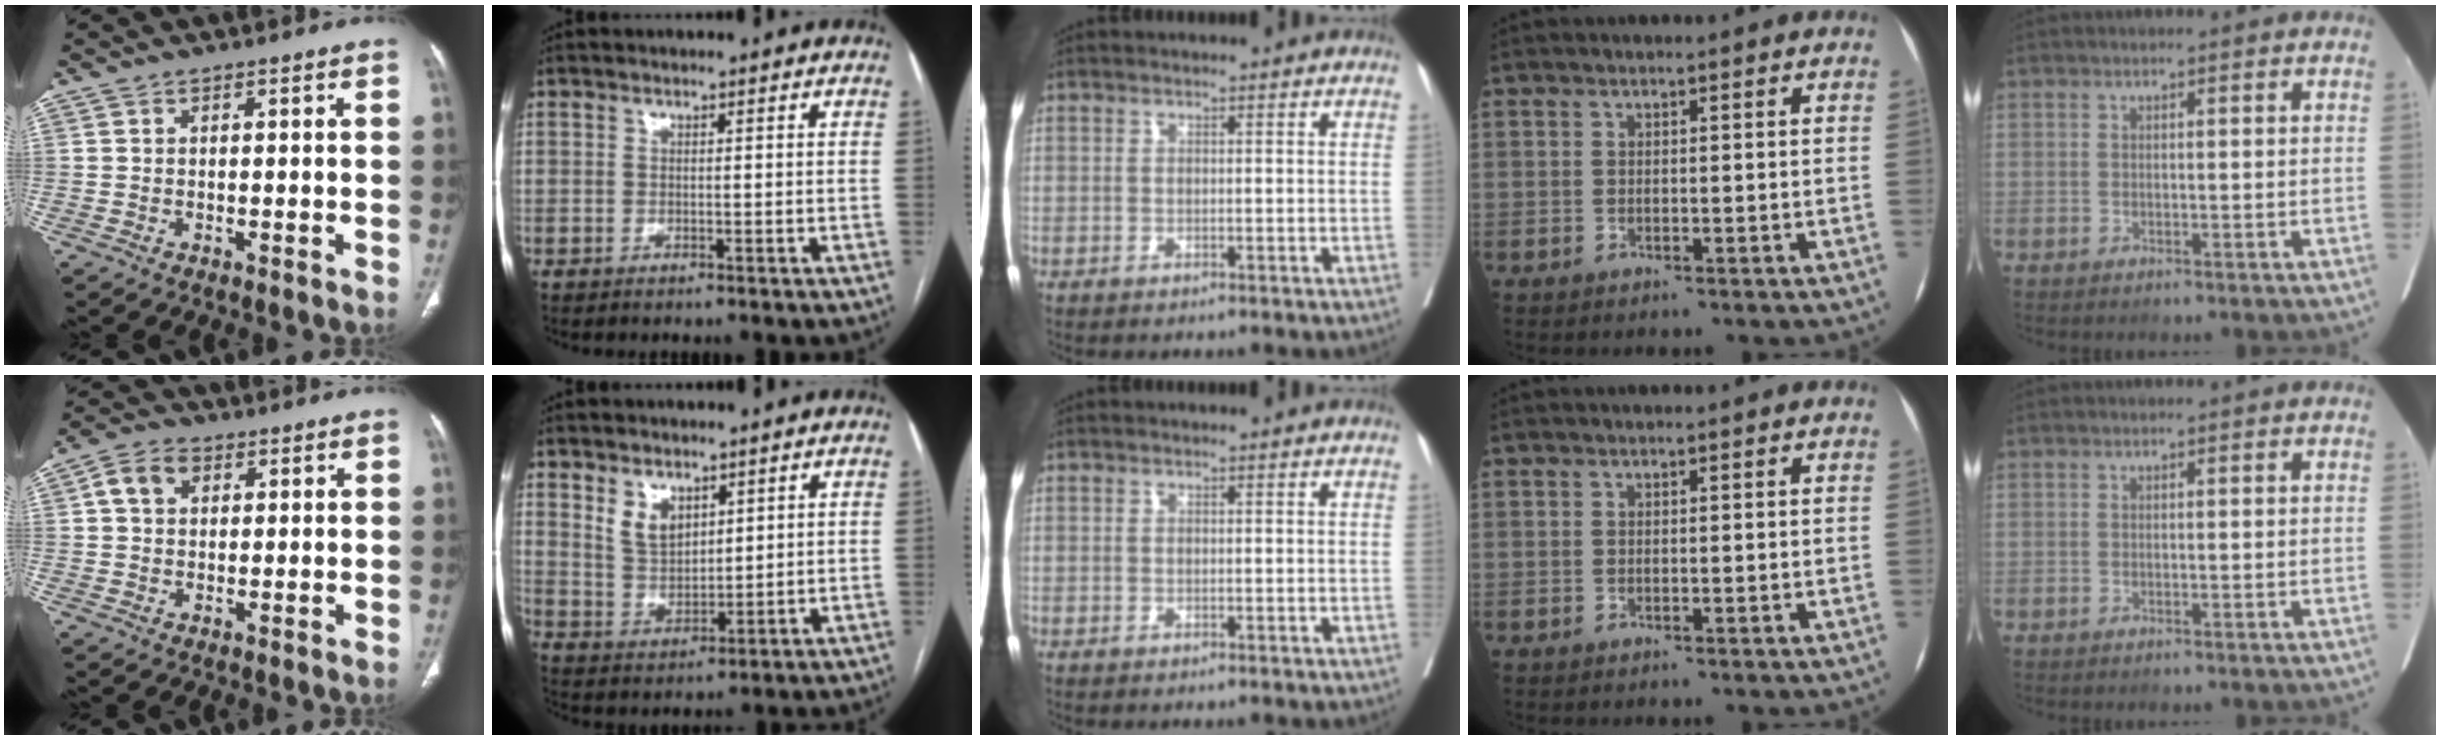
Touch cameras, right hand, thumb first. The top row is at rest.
{"thumb": {"total": 5.4, "force": [1.6, 4.0, 3.2], "torque": [-0.049, 0.008, 0.027]}, "index": {"total": 5.3, "force": [3.1, 3.1, 3.0], "torque": [-0.061, -0.001, 0.071]}}